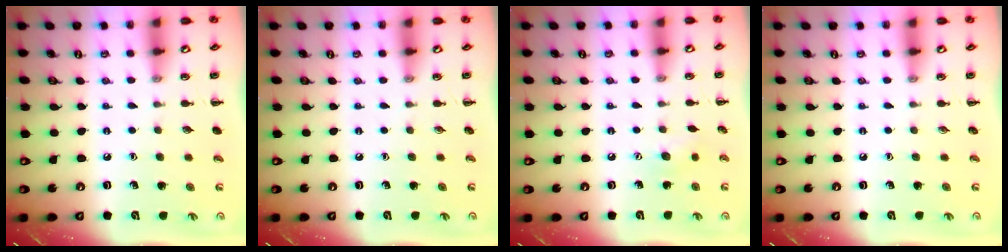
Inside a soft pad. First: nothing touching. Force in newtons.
{"total": 0.0}
{"total": 4.8, "press": 4.6, "slide": 1.1}
{"total": 0.0}